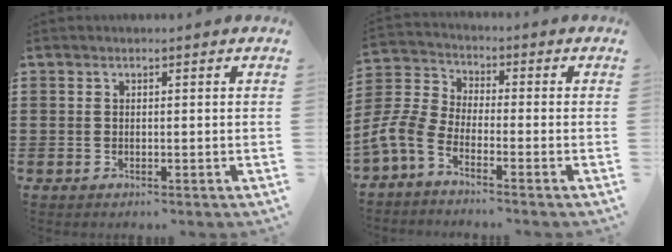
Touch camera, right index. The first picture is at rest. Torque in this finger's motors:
{"motor_torque": [1.51, 0.62, 0.29, 0.06]}